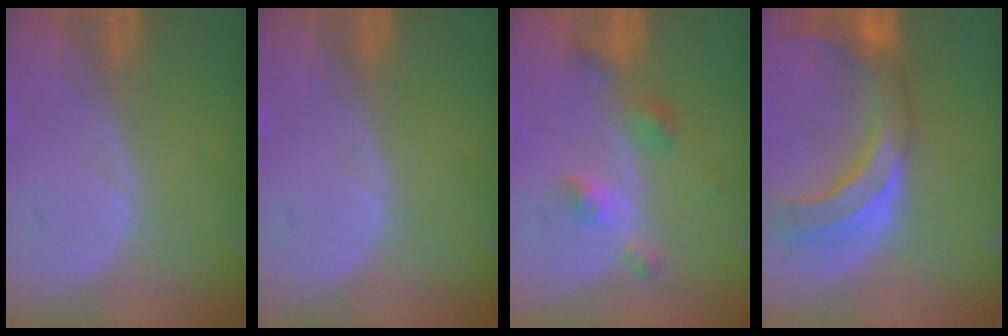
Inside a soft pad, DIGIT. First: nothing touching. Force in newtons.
{"total": 0.0}
{"total": 4.3, "press": 3.9, "slide": 1.8}
{"total": 10.3, "press": 9.3, "slide": 4.4}